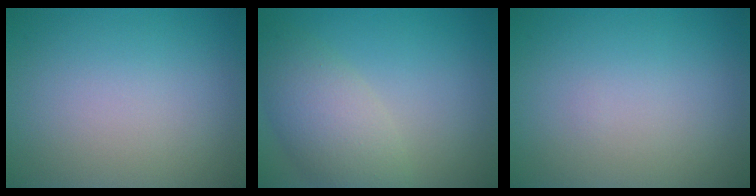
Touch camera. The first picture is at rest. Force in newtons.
{"total": 4.9, "press": 4.9, "slide": 0.3}
{"total": 0.0}